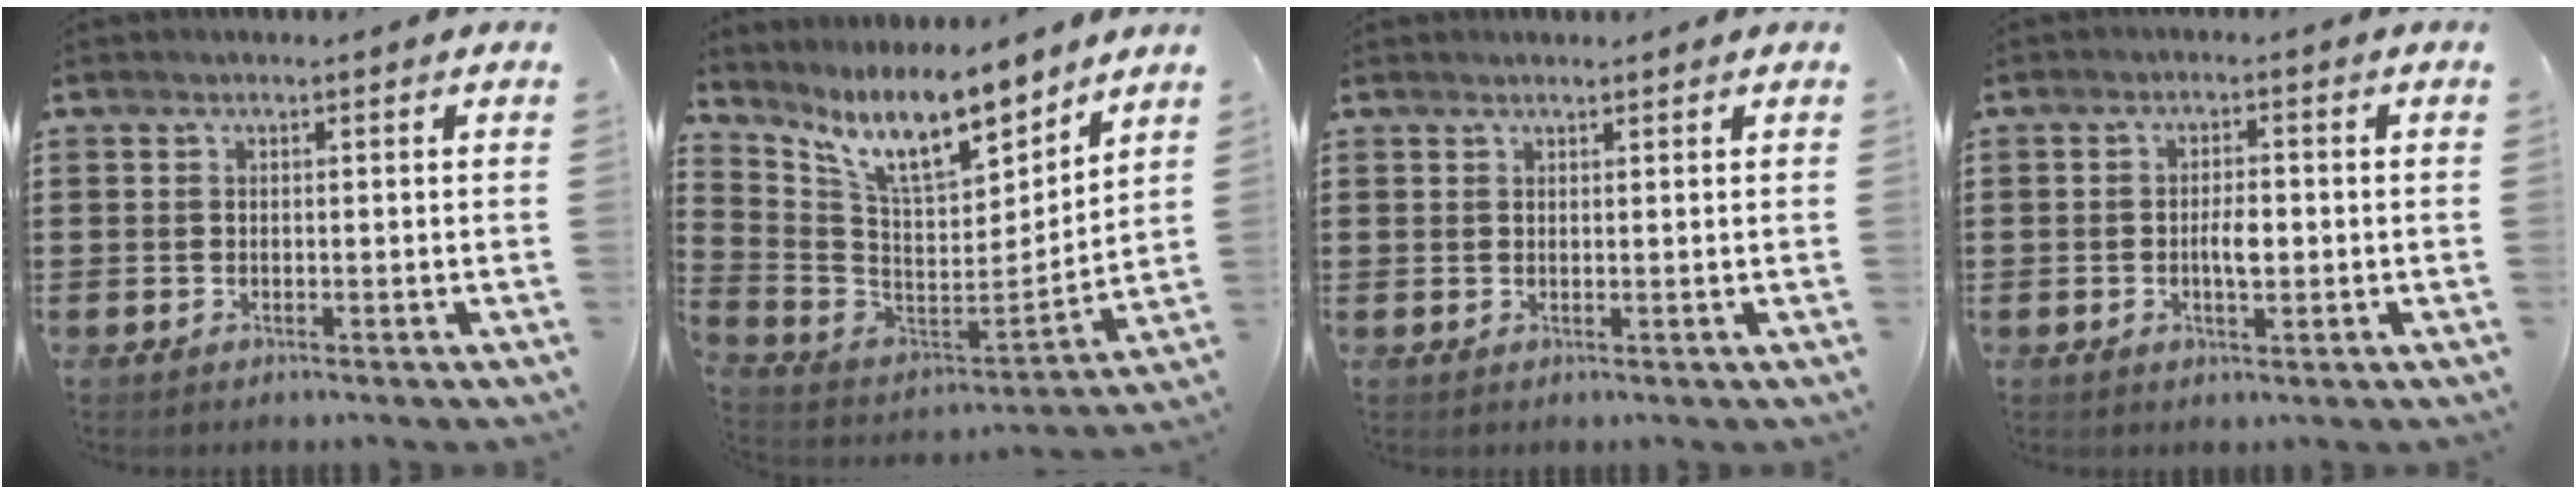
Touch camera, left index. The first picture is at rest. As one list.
[{"total": 12.1, "force": [9.2, 2.6, 7.4], "torque": [-0.168, -0.051, 0.159]}, {"total": 0.8, "force": [0.8, 0.1, 0.1], "torque": [-0.004, 0.000, 0.015]}, {"total": 3.3, "force": [-0.4, 1.3, 3.1], "torque": [-0.050, 0.001, -0.010]}]